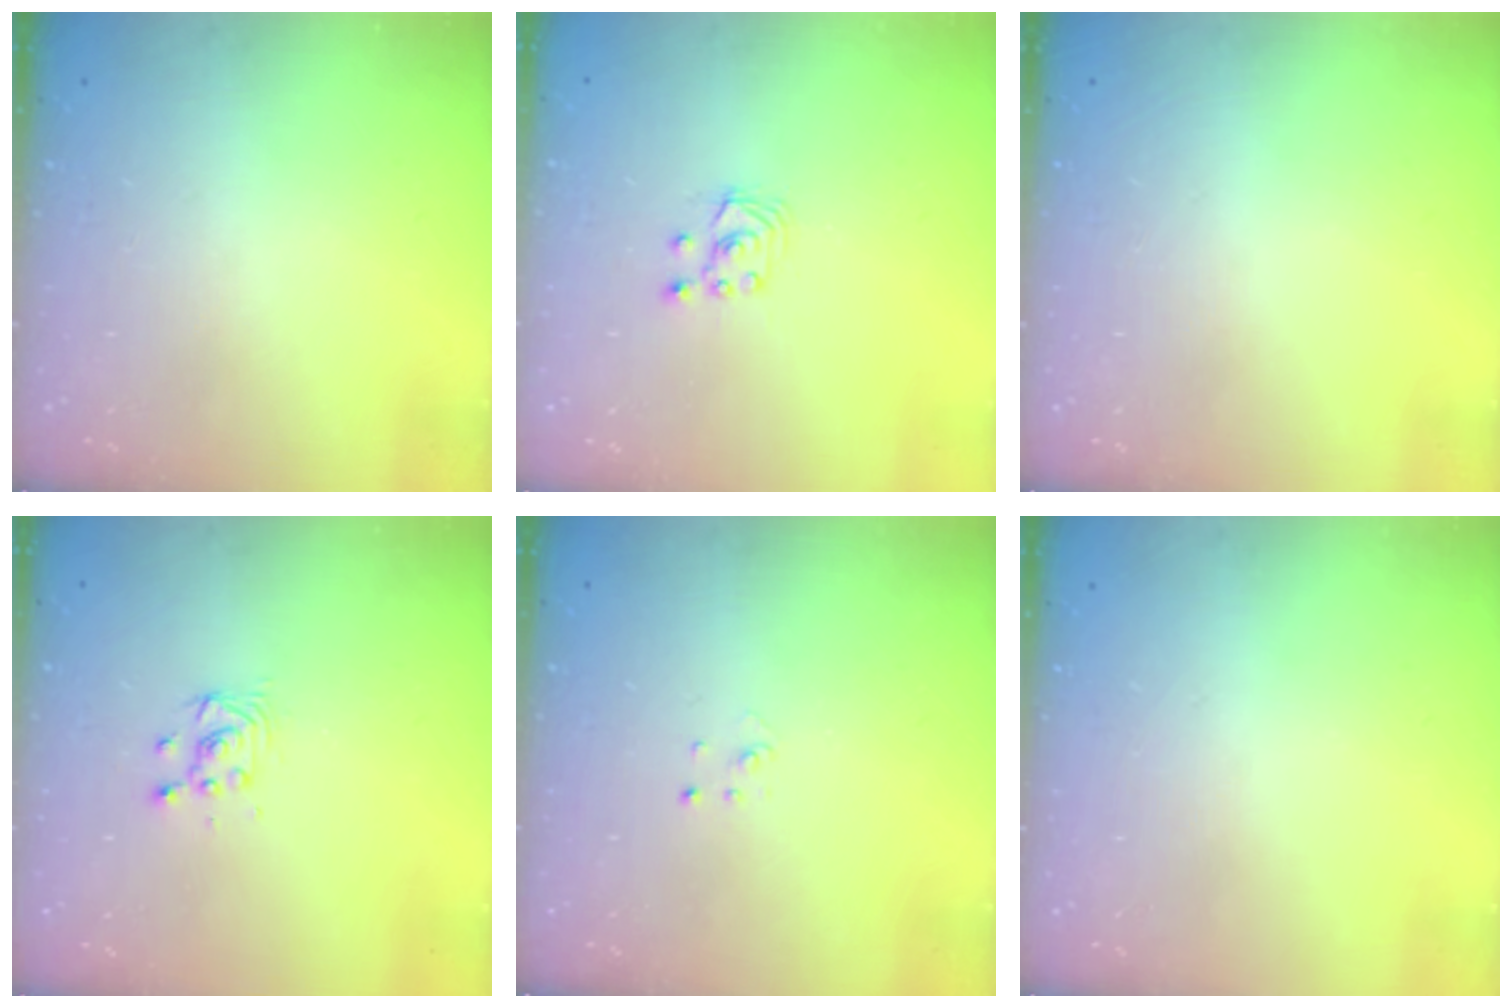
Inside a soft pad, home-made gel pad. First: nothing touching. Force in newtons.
{"total": 2.6, "press": 2.6, "slide": 0.3}
{"total": 0.0}
{"total": 3.4, "press": 3.4, "slide": 0.3}
{"total": 2.0, "press": 2.0, "slide": 0.1}
{"total": 0.0}